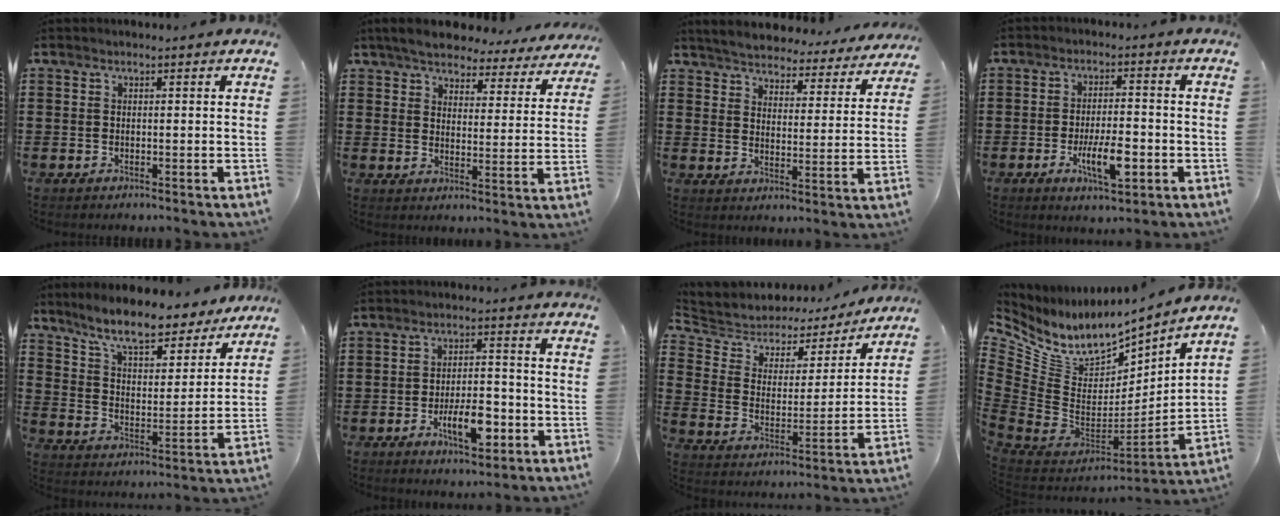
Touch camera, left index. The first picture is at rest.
{"total": 5.5, "force": [5.3, 0.8, 1.2], "torque": [-0.051, -0.028, 0.091]}
{"total": 4.5, "force": [4.5, 0.1, 0.1], "torque": [-0.030, -0.036, 0.074]}
{"total": 7.3, "force": [-2.5, 2.5, 6.4], "torque": [-0.122, -0.011, -0.048]}
{"total": 9.2, "force": [8.0, 1.2, 4.4], "torque": [-0.114, -0.038, 0.139]}
{"total": 7.7, "force": [-3.2, 3.2, 6.2], "torque": [-0.103, 0.001, -0.057]}
{"total": 4.2, "force": [3.3, 2.5, 0.6], "torque": [-0.041, -0.023, 0.049]}
{"total": 8.6, "force": [6.1, 4.7, 3.9], "torque": [-0.125, -0.060, 0.107]}